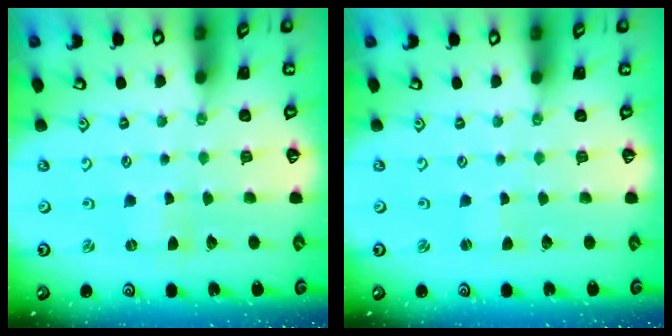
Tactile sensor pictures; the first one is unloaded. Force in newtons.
{"total": 0.0}